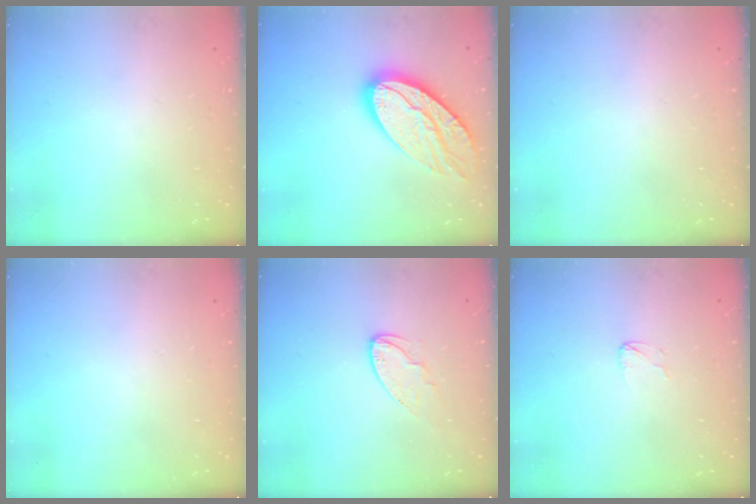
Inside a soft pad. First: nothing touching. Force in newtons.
{"total": 18.2, "press": 18.1, "slide": 1.7}
{"total": 0.0}
{"total": 0.0}
{"total": 7.2, "press": 7.2, "slide": 0.4}
{"total": 2.9, "press": 2.8, "slide": 0.3}